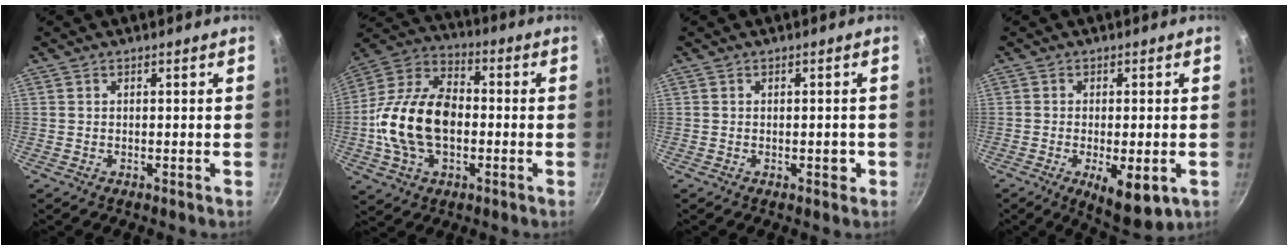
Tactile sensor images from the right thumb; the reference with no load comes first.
{"total": 18.6, "force": [-1.9, 11.9, 14.1], "torque": [-0.241, 0.037, -0.047]}
{"total": 1.8, "force": [-0.5, 1.0, 1.4], "torque": [-0.006, 0.003, -0.009]}
{"total": 9.4, "force": [-3.1, 3.4, 8.2], "torque": [-0.115, -0.003, -0.034]}